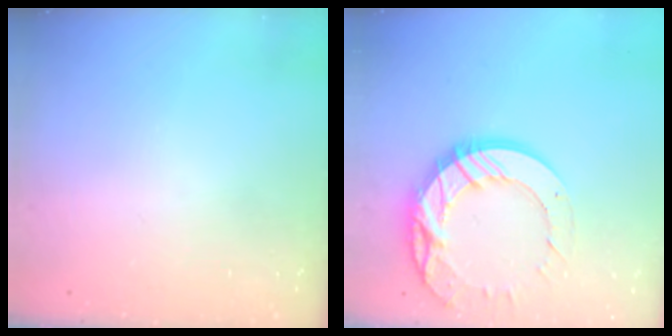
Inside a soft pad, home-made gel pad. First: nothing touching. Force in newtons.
{"total": 17.3, "press": 17.2, "slide": 1.8}